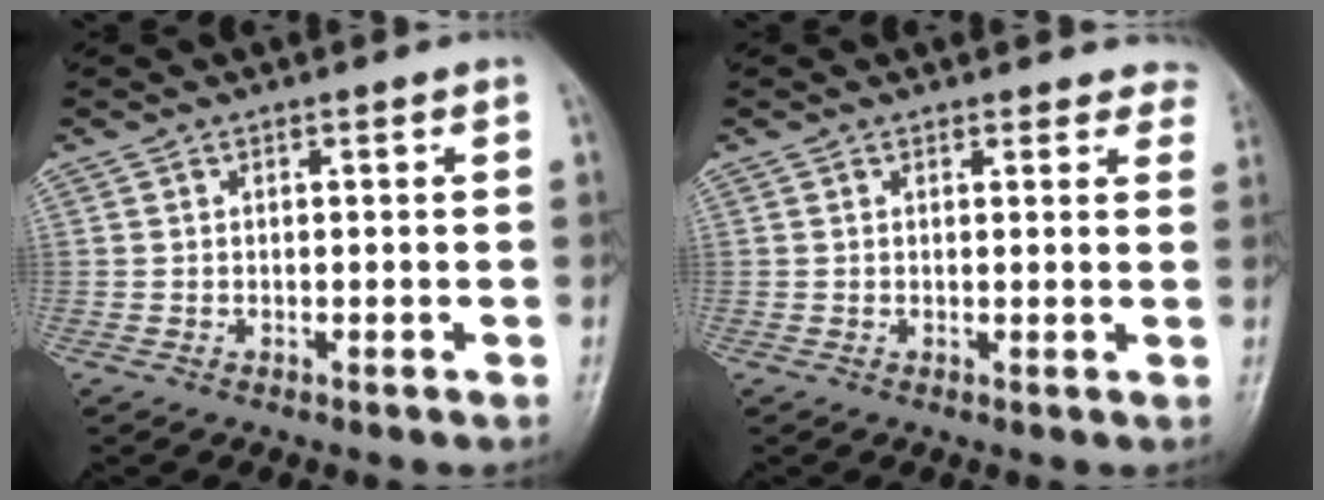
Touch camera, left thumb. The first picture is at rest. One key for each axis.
{"total": 4.5, "fx": 4.1, "fy": 1.9, "fz": 0.3, "tx": 0.039, "ty": -0.016, "tz": 0.023}